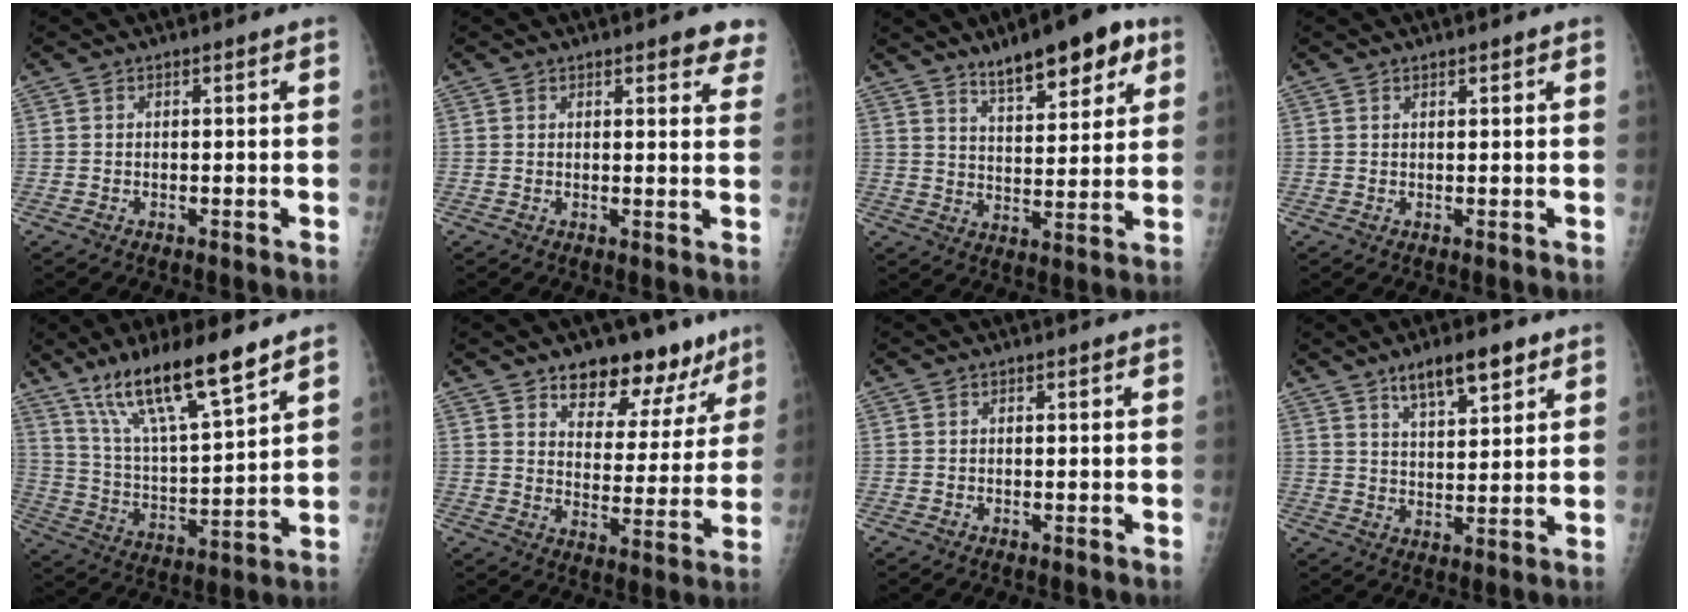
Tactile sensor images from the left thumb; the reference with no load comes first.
{"total": 5.2, "force": [3.8, 1.8, 3.0], "torque": [-0.005, -0.014, 0.033]}
{"total": 12.9, "force": [8.2, 4.4, 8.9], "torque": [-0.098, -0.036, 0.126]}
{"total": 1.0, "force": [0.7, 0.3, 0.7], "torque": [-0.008, -0.002, 0.011]}
{"total": 17.1, "force": [11.9, 2.9, 11.8], "torque": [-0.200, -0.060, 0.225]}
{"total": 14.7, "force": [10.7, 7.7, 6.4], "torque": [-0.023, -0.062, 0.151]}
{"total": 0.0}
{"total": 9.0, "force": [5.8, 3.0, 6.1], "torque": [-0.083, -0.029, 0.099]}